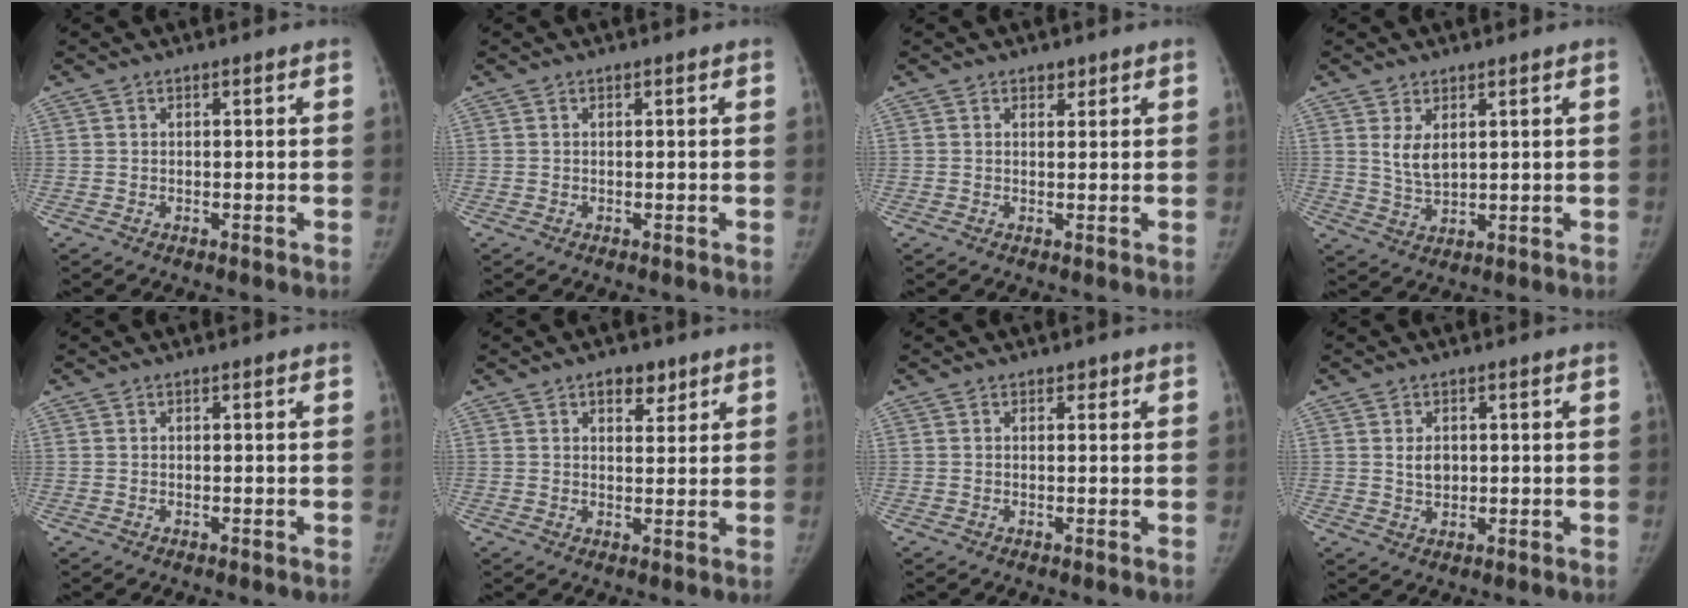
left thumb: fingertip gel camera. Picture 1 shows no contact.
{"total": 0.0}
{"total": 1.3, "force": [1.0, 0.9, 0.3], "torque": [0.009, -0.005, 0.013]}
{"total": 4.6, "force": [1.8, 2.5, 3.4], "torque": [-0.055, -0.015, 0.043]}
{"total": 0.0}
{"total": 4.4, "force": [2.7, 2.6, 2.3], "torque": [-0.006, -0.012, 0.038]}
{"total": 0.7, "force": [0.4, 0.6, 0.2], "torque": [0.008, -0.001, 0.004]}
{"total": 3.2, "force": [0.5, 2.3, 2.1], "torque": [-0.024, -0.003, 0.012]}